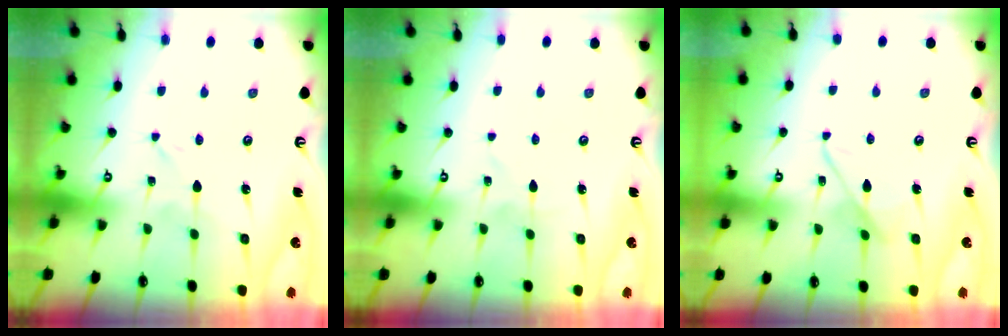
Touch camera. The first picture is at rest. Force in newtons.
{"total": 1.8, "press": 1.7, "slide": 0.2}
{"total": 8.3, "press": 8.3, "slide": 0.4}